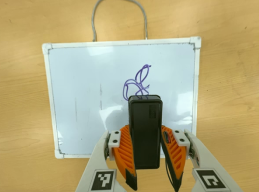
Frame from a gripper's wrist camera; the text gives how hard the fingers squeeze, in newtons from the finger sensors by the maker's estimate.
{"total": 6.3, "left": 5.6, "right": 7.0}